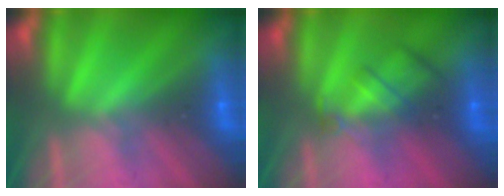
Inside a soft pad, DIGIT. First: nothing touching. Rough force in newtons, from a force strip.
{"total": 2.4}